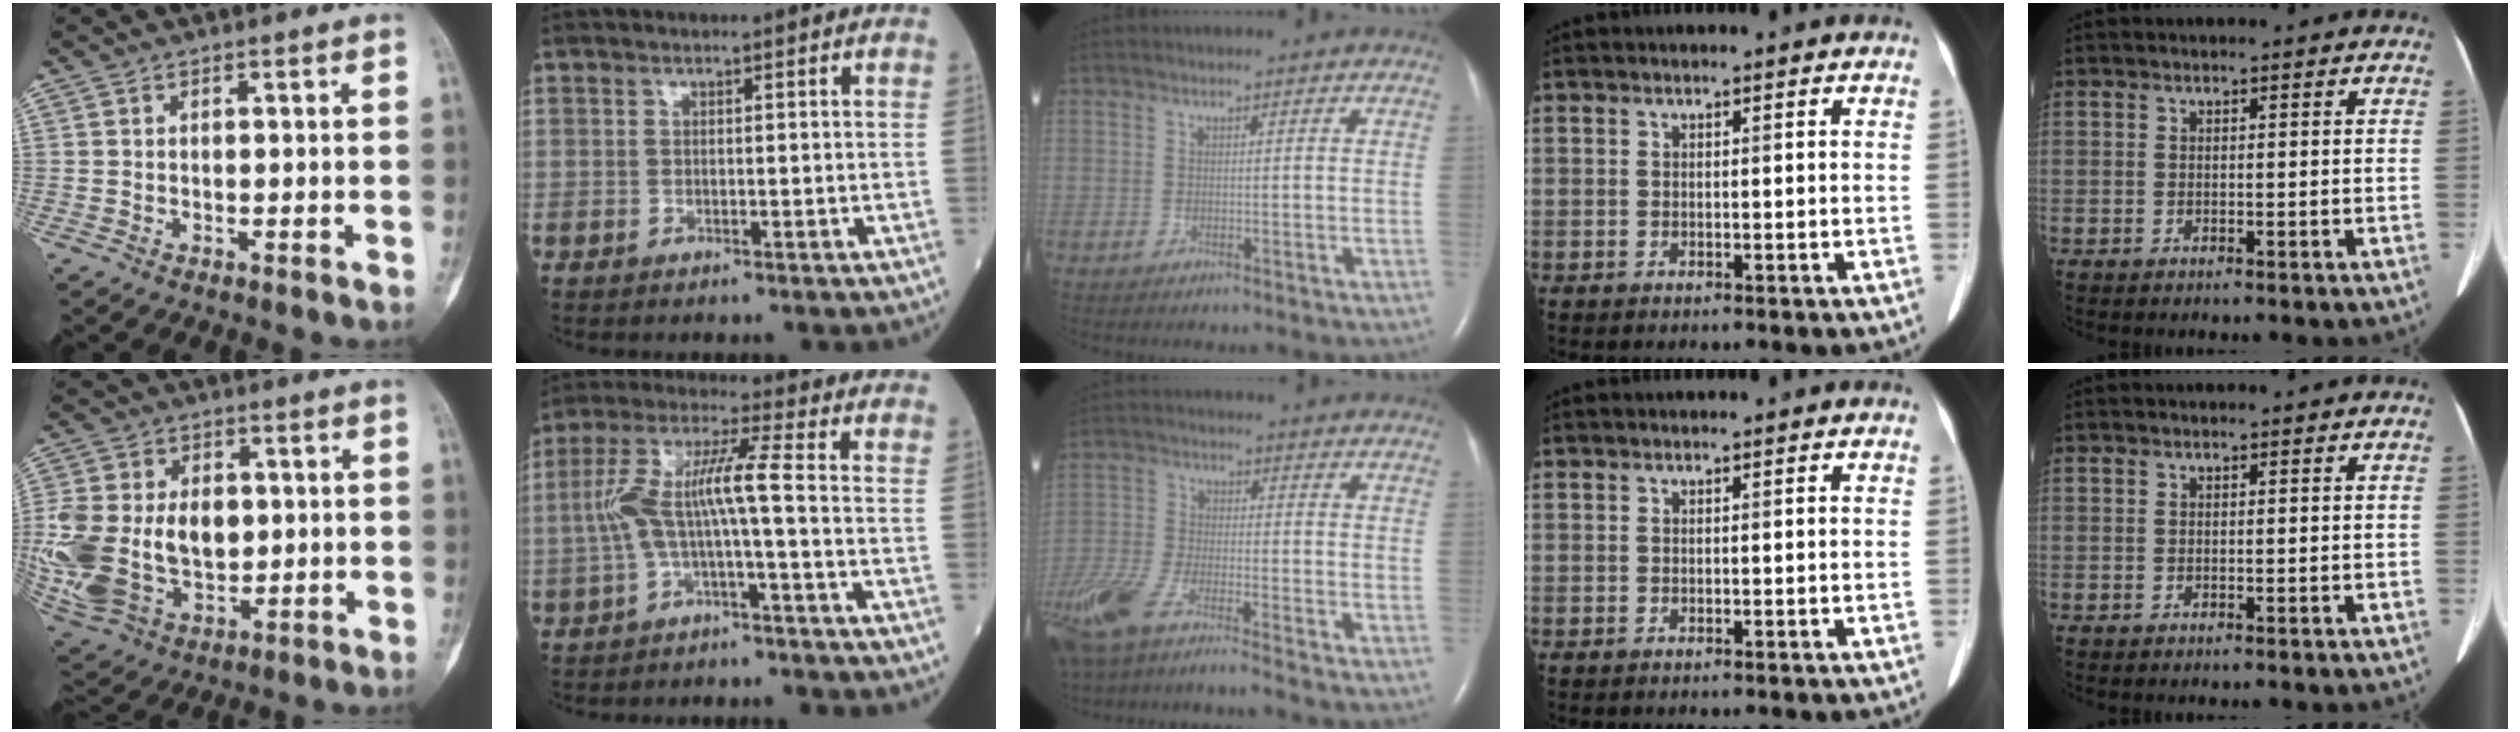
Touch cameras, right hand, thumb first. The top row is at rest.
{"thumb": {"total": 24.2, "force": [-0.4, 16.8, 17.4], "torque": [-0.387, 0.001, 0.013]}, "index": {"total": 8.4, "force": [-1.6, 0.2, 8.2], "torque": [-0.169, 0.034, -0.033]}, "middle": {"total": 10.8, "force": [-8.1, 1.7, 6.9], "torque": [-0.153, -0.024, -0.159]}}